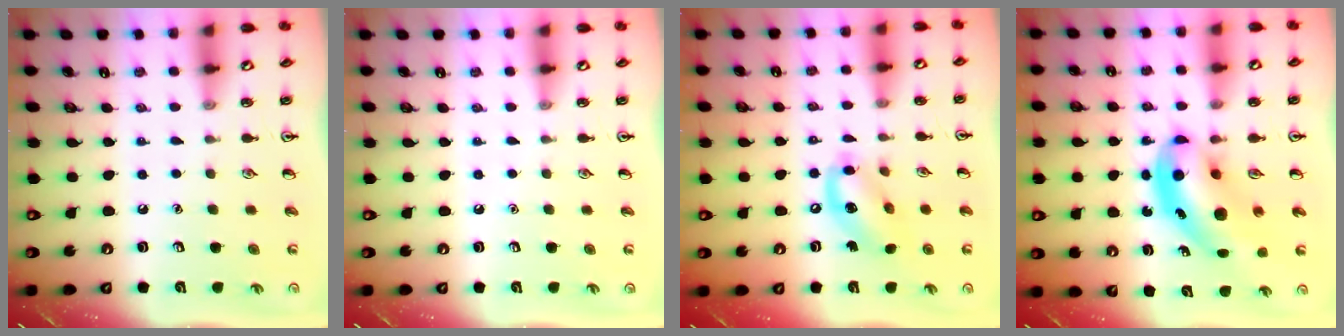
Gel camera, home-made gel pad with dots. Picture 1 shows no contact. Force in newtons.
{"total": 0.0}
{"total": 12.5, "press": 12.2, "slide": 2.8}
{"total": 9.7, "press": 9.3, "slide": 2.9}